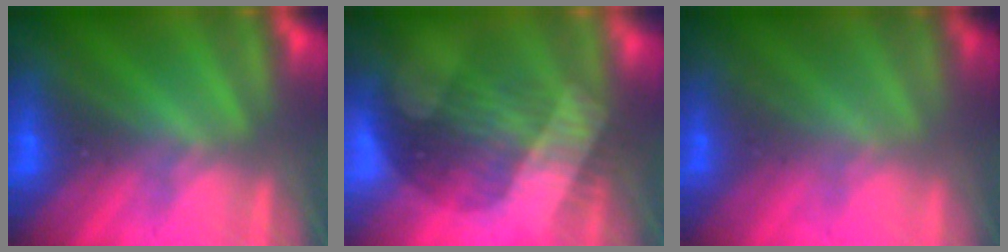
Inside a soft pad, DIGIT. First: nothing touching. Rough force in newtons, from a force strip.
{"total": 3.6}
{"total": 1.7}